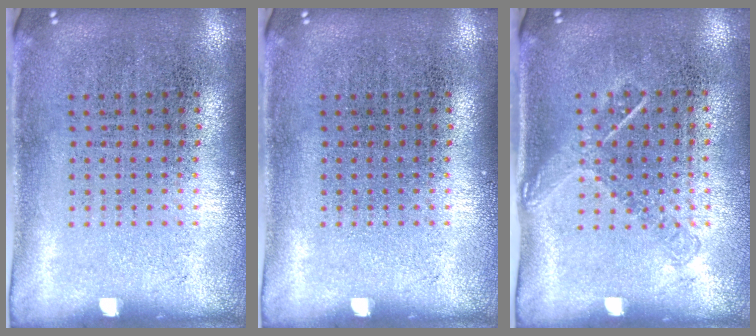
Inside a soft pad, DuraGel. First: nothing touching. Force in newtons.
{"total": 0.0}
{"total": 1.2, "press": 0.9, "slide": 0.9}